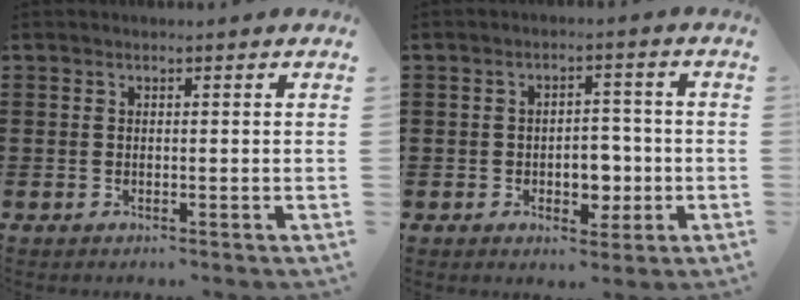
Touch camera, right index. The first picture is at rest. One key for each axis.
{"total": 4.8, "fx": -1.3, "fy": 3.2, "fz": 3.4, "tx": -0.056, "ty": 0.004, "tz": -0.026}